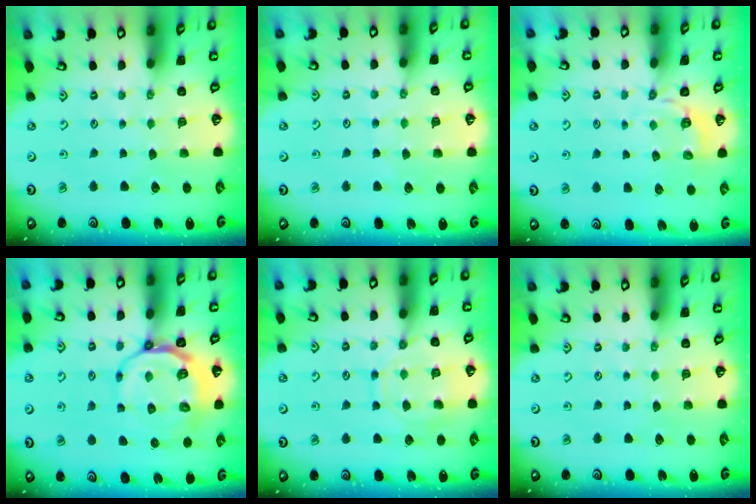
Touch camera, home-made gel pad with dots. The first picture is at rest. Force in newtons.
{"total": 3.8, "press": 3.7, "slide": 0.5}
{"total": 3.3, "press": 2.6, "slide": 2.1}
{"total": 10.7, "press": 10.3, "slide": 2.9}
{"total": 11.3, "press": 11.3, "slide": 0.8}
{"total": 0.0}